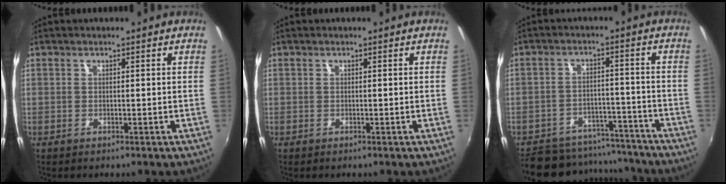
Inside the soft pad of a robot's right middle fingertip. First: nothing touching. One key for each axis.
{"total": 0.0}
{"total": 17.4, "fx": -15.1, "fy": 6.8, "fz": 5.3, "tx": -0.128, "ty": 0.021, "tz": -0.196}